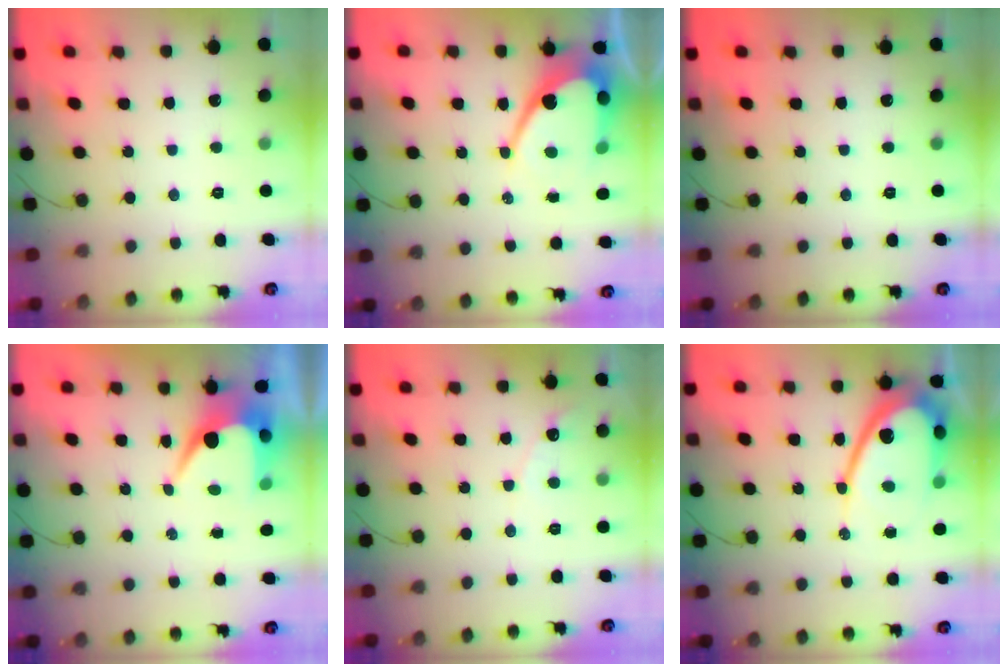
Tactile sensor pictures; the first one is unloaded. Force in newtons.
{"total": 13.0, "press": 12.9, "slide": 1.0}
{"total": 0.0}
{"total": 7.0, "press": 7.0, "slide": 0.5}
{"total": 4.3, "press": 4.3, "slide": 0.4}
{"total": 15.9, "press": 15.9, "slide": 1.2}